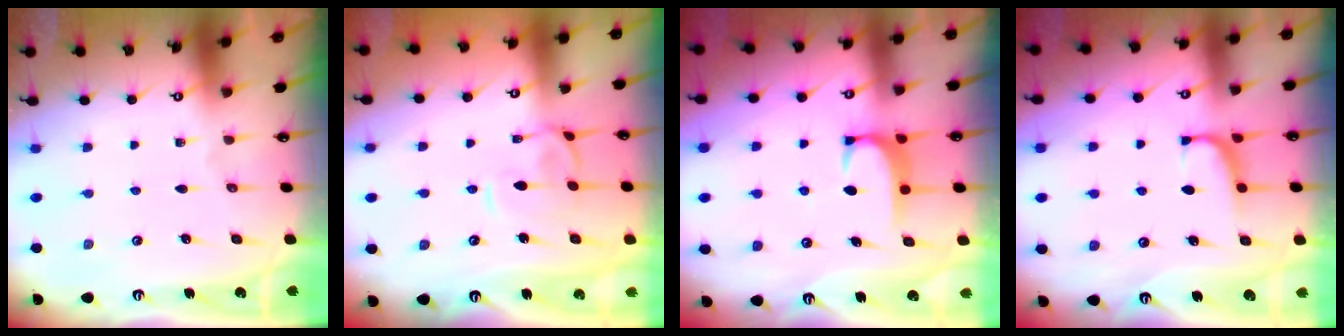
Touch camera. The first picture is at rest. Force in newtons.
{"total": 1.0, "press": 0.6, "slide": 0.7}
{"total": 1.9, "press": 1.9, "slide": 0.5}
{"total": 1.4, "press": 1.2, "slide": 0.7}